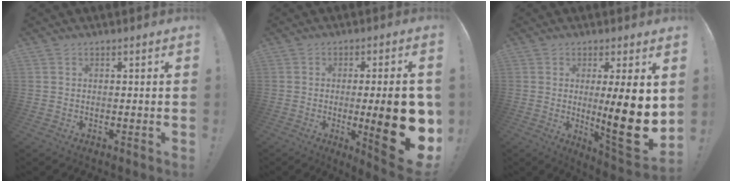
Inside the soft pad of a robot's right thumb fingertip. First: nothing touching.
{"total": 19.8, "force": [-2.9, 4.7, 19.1], "torque": [-0.261, -0.003, -0.030]}
{"total": 16.1, "force": [0.7, 1.9, 16.0], "torque": [-0.227, -0.028, 0.012]}